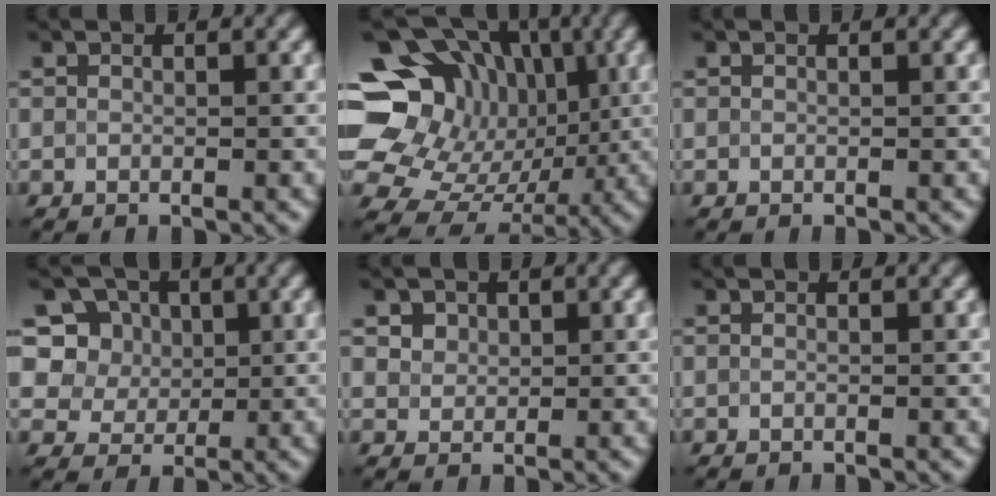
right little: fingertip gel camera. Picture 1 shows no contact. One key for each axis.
{"total": 18.6, "fx": 2.8, "fy": 16.0, "fz": 8.9, "tx": -0.189, "ty": 0.041, "tz": 0.044}
{"total": 0.0}
{"total": 7.4, "fx": 2.9, "fy": 6.1, "fz": 3.0, "tx": -0.046, "ty": 0.007, "tz": 0.039}
{"total": 3.1, "fx": 1.7, "fy": 2.2, "fz": 1.3, "tx": -0.038, "ty": 0.003, "tz": 0.038}
{"total": 0.0}